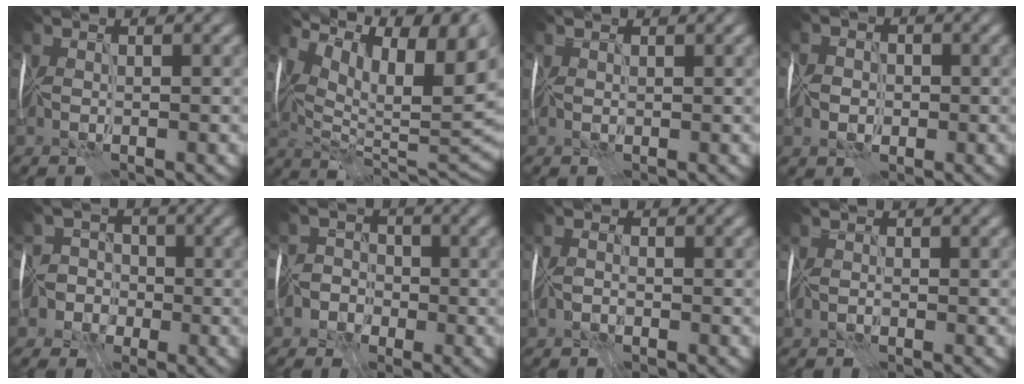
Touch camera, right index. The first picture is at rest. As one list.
[{"total": 14.7, "force": [7.2, 6.2, 11.2], "torque": [-0.193, 0.019, 0.137]}, {"total": 0.0}, {"total": 2.1, "force": [-0.5, 1.8, 1.1], "torque": [-0.006, 0.001, -0.016]}, {"total": 5.9, "force": [-3.5, 4.7, 0.7], "torque": [0.019, -0.003, -0.089]}, {"total": 3.5, "force": [-2.7, 2.2, 0.0], "torque": [0.039, 0.001, -0.059]}, {"total": 1.4, "force": [-1.3, -0.4, -0.1], "torque": [0.002, 0.001, -0.025]}, {"total": 1.1, "force": [-1.0, -0.4, -0.2], "torque": [0.003, -0.003, -0.017]}]